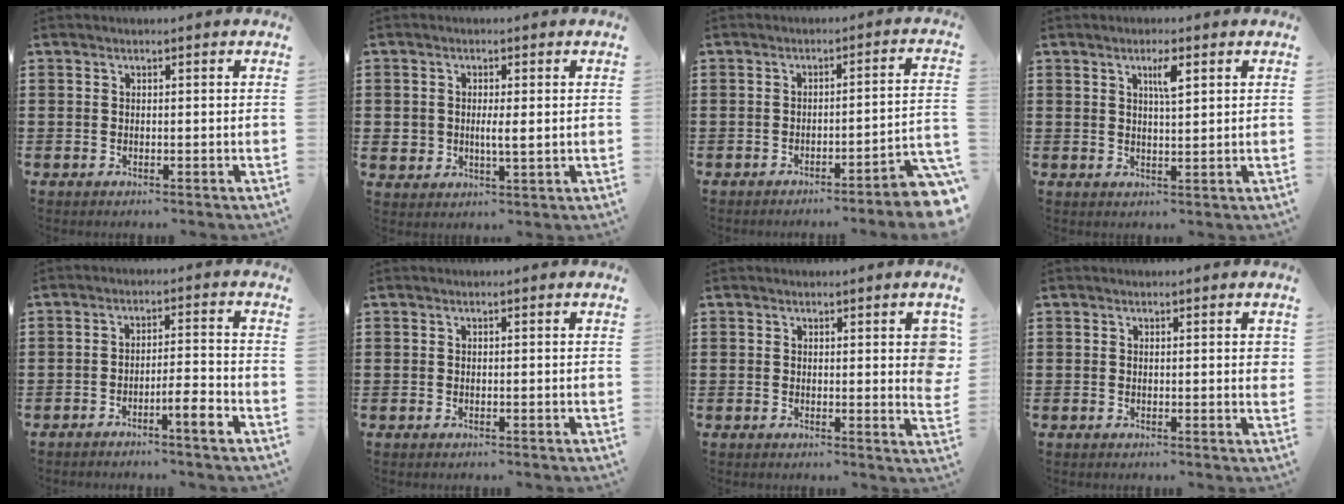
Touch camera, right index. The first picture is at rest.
{"total": 2.6, "force": [0.0, 1.8, 1.9], "torque": [-0.041, 0.007, 0.000]}
{"total": 4.0, "force": [-3.3, -0.3, 2.2], "torque": [-0.040, -0.017, -0.067]}
{"total": 3.3, "force": [1.5, 0.7, 2.9], "torque": [-0.053, 0.003, 0.022]}
{"total": 4.1, "force": [-2.9, 0.1, 3.0], "torque": [-0.052, -0.001, -0.052]}
{"total": 0.0}
{"total": 3.4, "force": [1.1, 0.8, 3.1], "torque": [-0.044, -0.003, 0.016]}
{"total": 1.2, "force": [0.3, 0.2, 1.2], "torque": [-0.016, 0.000, 0.003]}